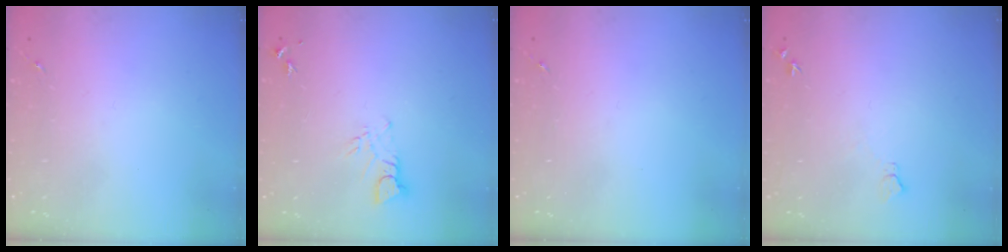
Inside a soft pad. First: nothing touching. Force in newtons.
{"total": 4.0, "press": 4.0, "slide": 0.4}
{"total": 0.0}
{"total": 5.5, "press": 5.5, "slide": 0.7}